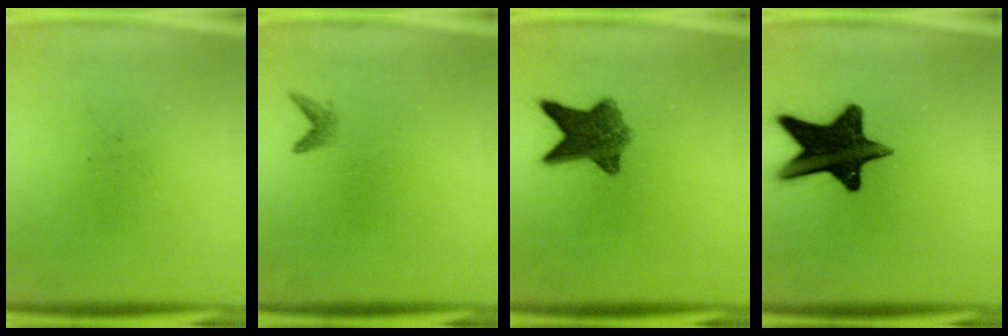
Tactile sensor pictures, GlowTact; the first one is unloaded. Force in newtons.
{"total": 0.9}
{"total": 7.8}
{"total": 15.8}